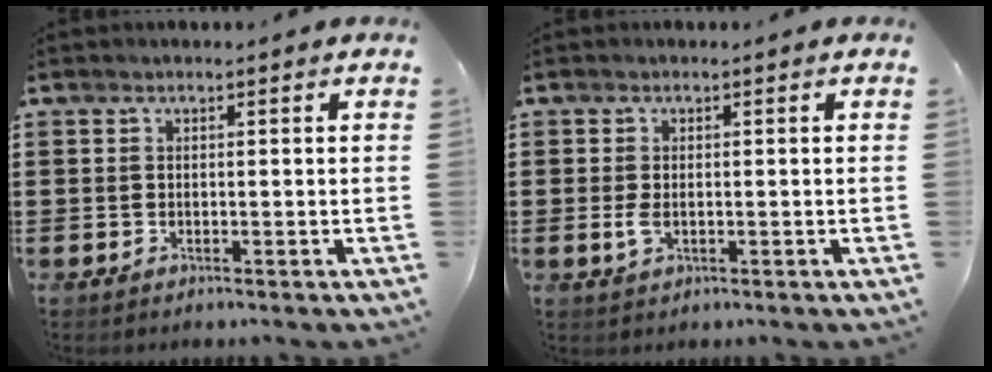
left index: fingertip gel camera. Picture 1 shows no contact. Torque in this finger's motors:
{"motor_torque": [1.08, 1.06, 0.18, 0.05]}